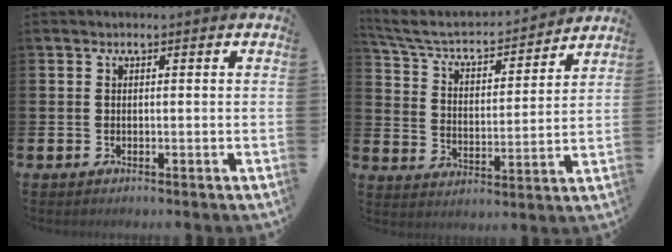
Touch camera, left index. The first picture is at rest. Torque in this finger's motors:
{"motor_torque": [0.60, -1.06, 0.14, 0.15]}